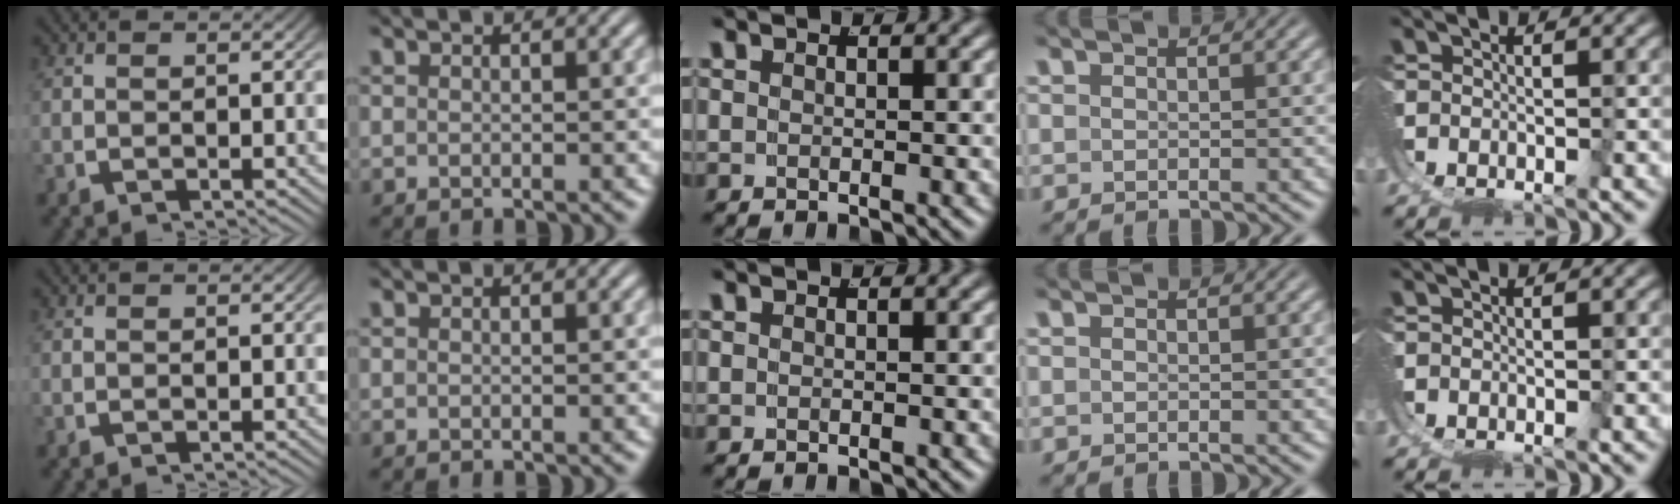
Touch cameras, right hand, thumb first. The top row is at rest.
{}